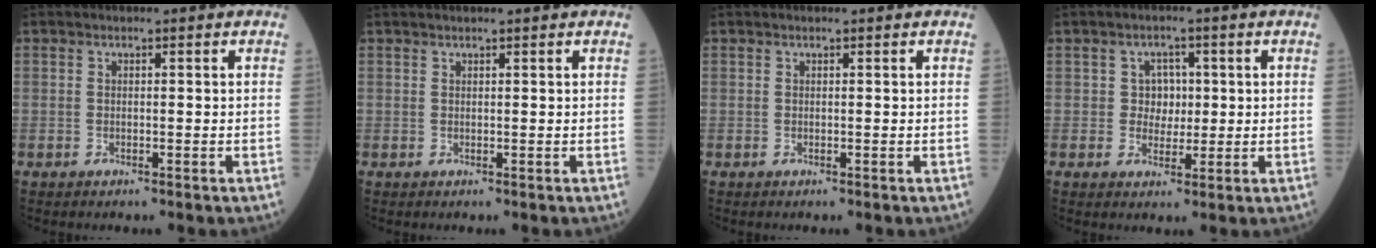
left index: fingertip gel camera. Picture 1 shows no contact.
{"total": 1.2, "force": [1.2, 0.1, 0.4], "torque": [-0.007, 0.020, 0.023]}
{"total": 0.0}
{"total": 3.2, "force": [0.5, 2.9, 1.3], "torque": [-0.016, 0.006, 0.006]}